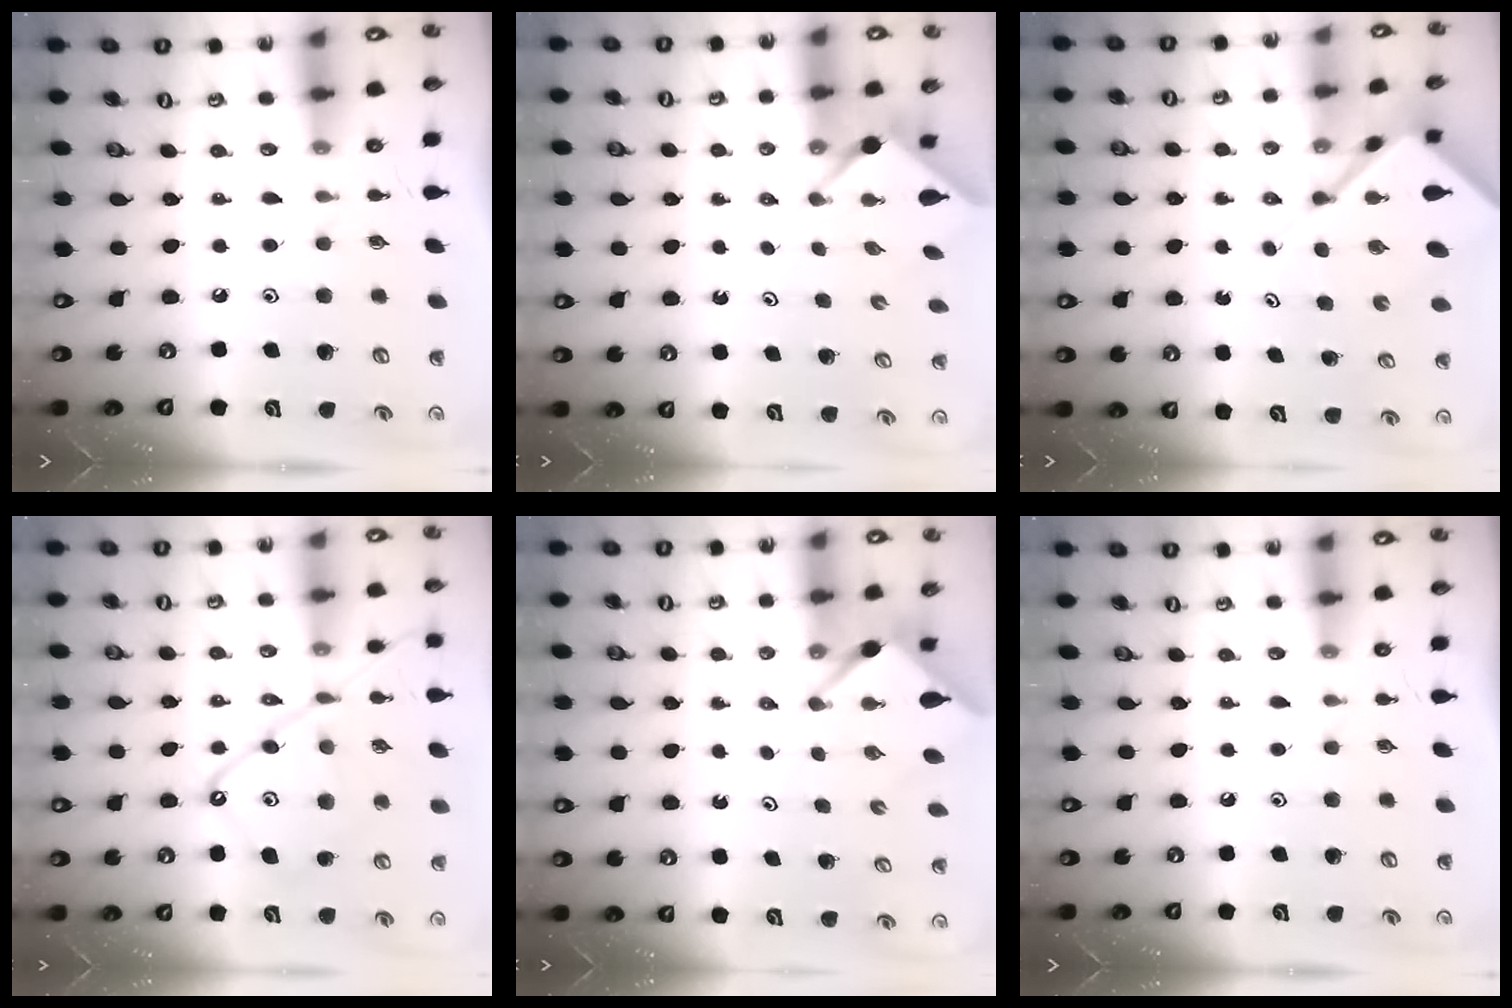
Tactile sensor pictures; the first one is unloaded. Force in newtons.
{"total": 2.6, "press": 2.6, "slide": 0.2}
{"total": 7.1, "press": 7.0, "slide": 0.9}
{"total": 15.8, "press": 15.7, "slide": 1.6}
{"total": 2.7, "press": 2.7, "slide": 0.3}
{"total": 0.0}